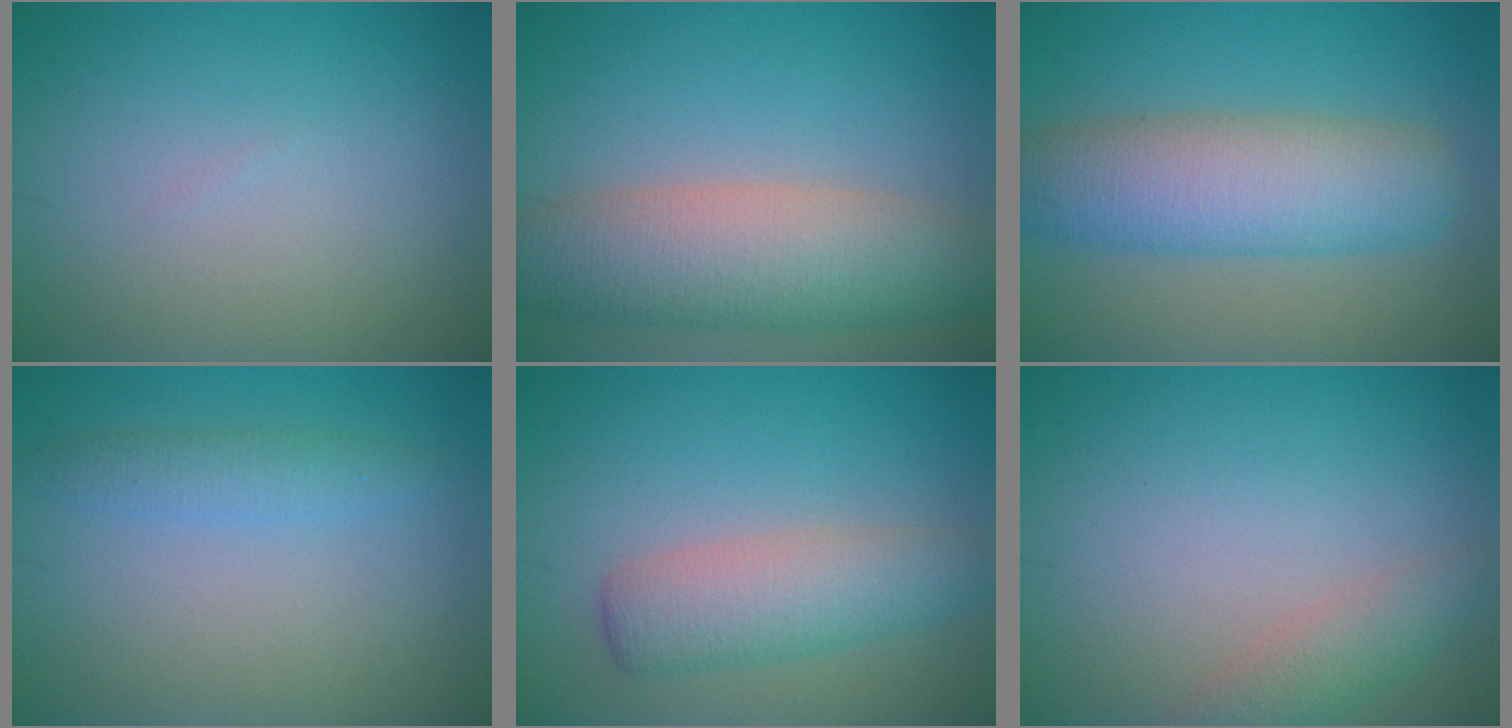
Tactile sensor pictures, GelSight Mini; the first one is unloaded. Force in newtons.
{"total": 8.1, "press": 8.1, "slide": 0.7}
{"total": 7.6, "press": 7.6, "slide": 0.3}
{"total": 2.0, "press": 2.0, "slide": 0.1}
{"total": 4.5, "press": 4.5, "slide": 0.1}
{"total": 2.5, "press": 2.5, "slide": 0.2}